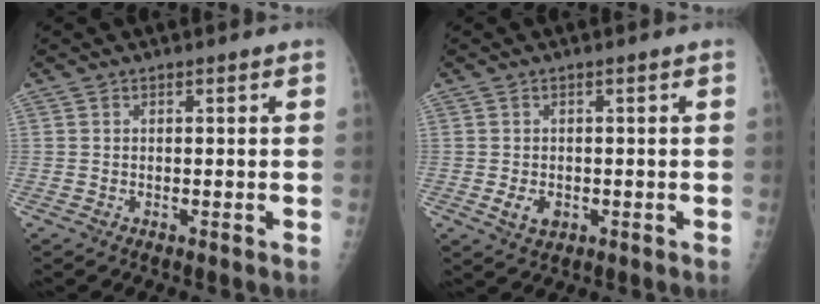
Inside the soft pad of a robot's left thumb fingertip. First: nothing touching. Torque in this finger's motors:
{"motor_torque": [0.11, 1.27, 0.01, -0.09, 0.03]}